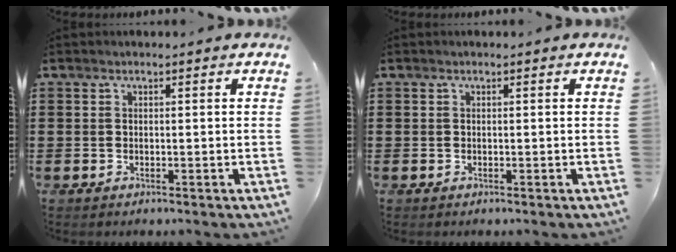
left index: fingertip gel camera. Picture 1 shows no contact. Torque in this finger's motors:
{"motor_torque": [-0.03, 0.02, -0.01, 0.00]}